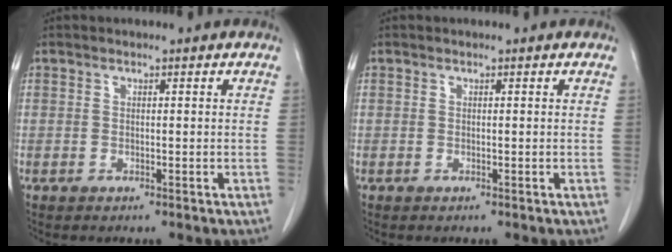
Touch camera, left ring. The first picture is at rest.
{"total": 0.0}